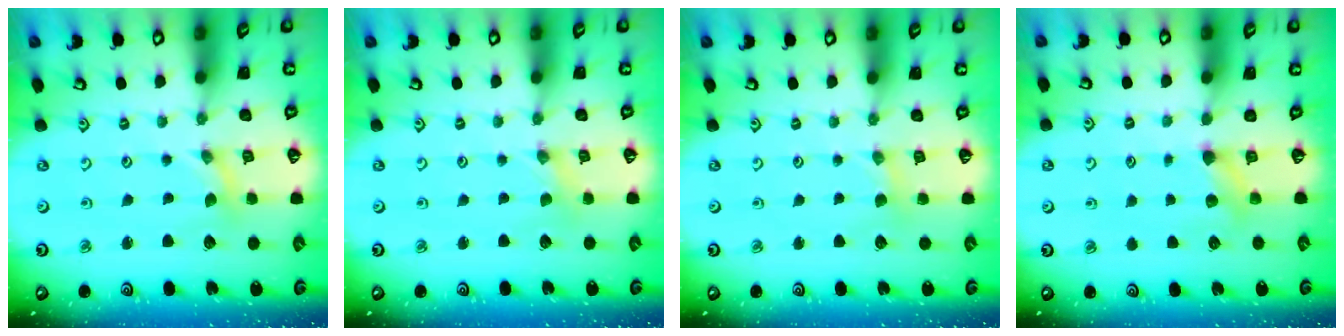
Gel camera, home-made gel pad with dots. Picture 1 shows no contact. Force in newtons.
{"total": 0.0}
{"total": 2.1, "press": 2.1, "slide": 0.3}
{"total": 4.8, "press": 4.7, "slide": 0.9}